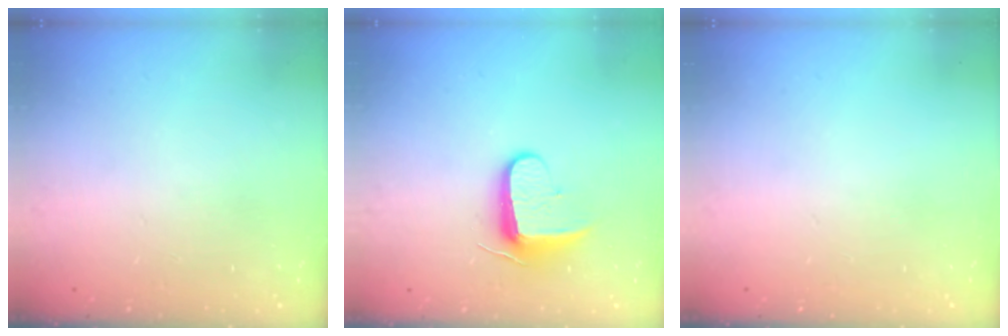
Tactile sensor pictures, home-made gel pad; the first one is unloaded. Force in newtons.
{"total": 8.9, "press": 8.9, "slide": 0.9}
{"total": 0.0}